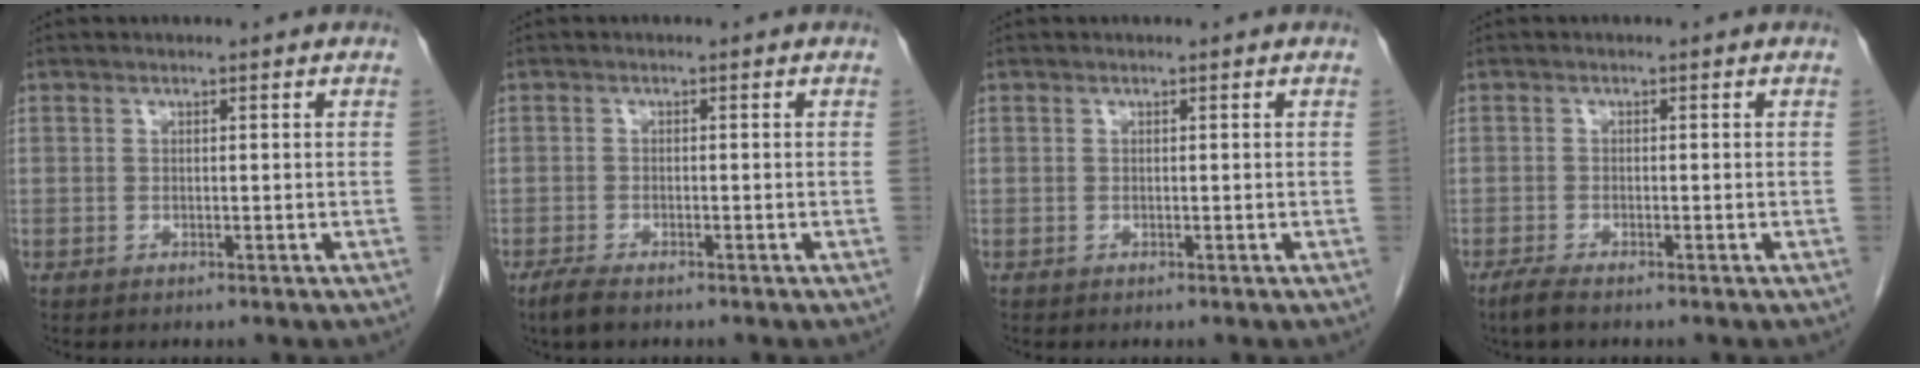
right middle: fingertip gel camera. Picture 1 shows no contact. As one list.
[{"total": 3.0, "force": [-2.3, 0.7, 1.9], "torque": [-0.043, -0.008, -0.038]}, {"total": 0.0}, {"total": 2.3, "force": [-1.8, 0.2, 1.4], "torque": [-0.037, -0.008, -0.035]}]